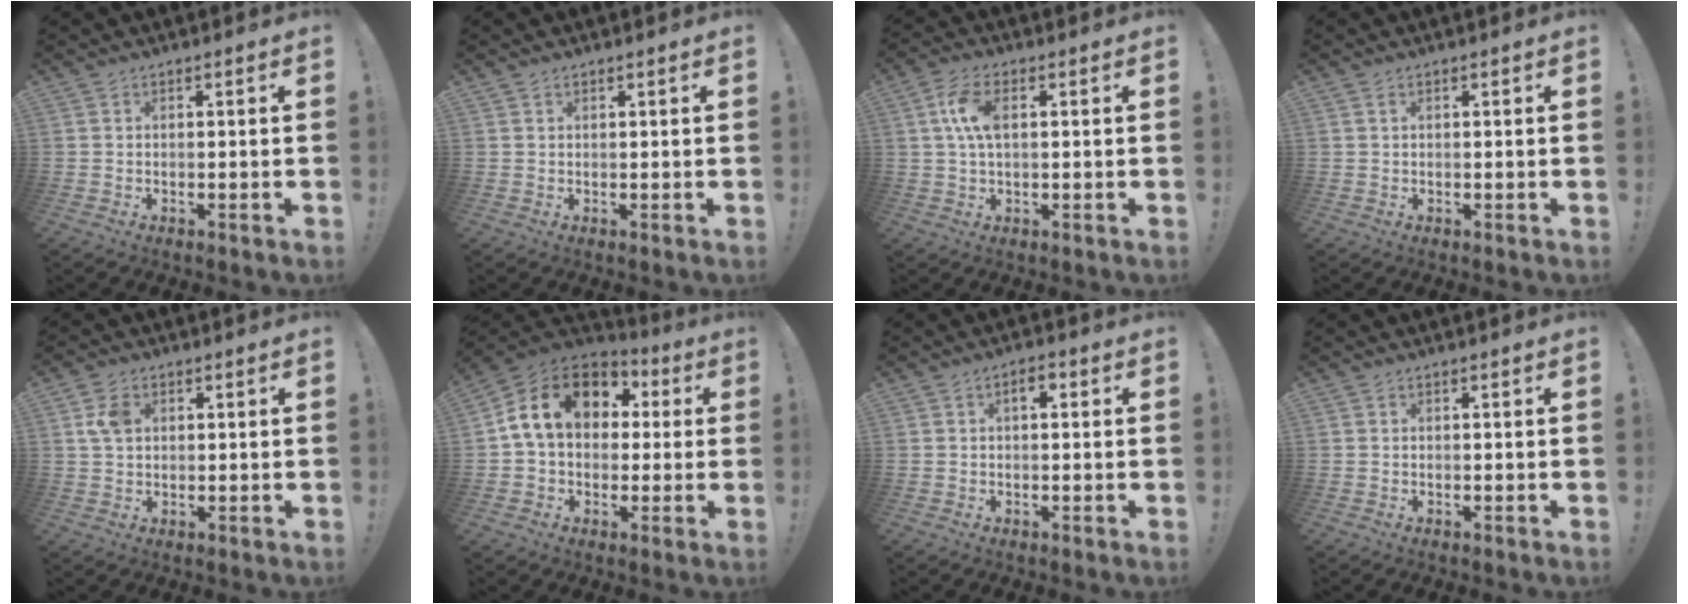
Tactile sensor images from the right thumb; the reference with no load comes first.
{"total": 0.7, "force": [0.6, 0.4, 0.1], "torque": [0.000, -0.001, 0.011]}
{"total": 8.0, "force": [1.5, 4.0, 6.8], "torque": [-0.131, 0.003, 0.025]}
{"total": 0.7, "force": [0.4, 0.4, 0.5], "torque": [-0.001, -0.002, 0.006]}
{"total": 5.7, "force": [1.5, 4.1, 3.7], "torque": [-0.067, 0.005, 0.028]}
{"total": 16.6, "force": [4.4, 11.9, 10.6], "torque": [-0.169, 0.001, 0.079]}
{"total": 2.8, "force": [0.5, 1.5, 2.3], "torque": [-0.032, 0.004, 0.004]}
{"total": 0.0}